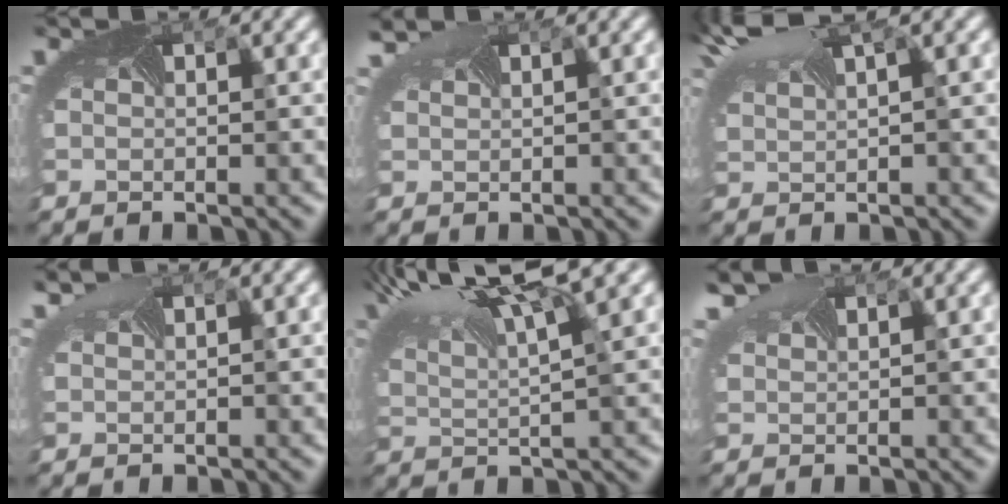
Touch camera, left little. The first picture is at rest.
{"total": 1.7, "force": [1.4, 0.4, 0.9], "torque": [-0.024, 0.014, 0.017]}
{"total": 5.3, "force": [3.4, 1.7, 3.7], "torque": [-0.095, 0.023, 0.069]}
{"total": 1.7, "force": [1.4, 0.5, 0.7], "torque": [-0.020, 0.014, 0.013]}
{"total": 9.6, "force": [5.9, 2.9, 7.1], "torque": [-0.145, 0.031, 0.097]}
{"total": 2.4, "force": [2.1, 0.6, 0.8], "torque": [-0.031, 0.014, 0.037]}